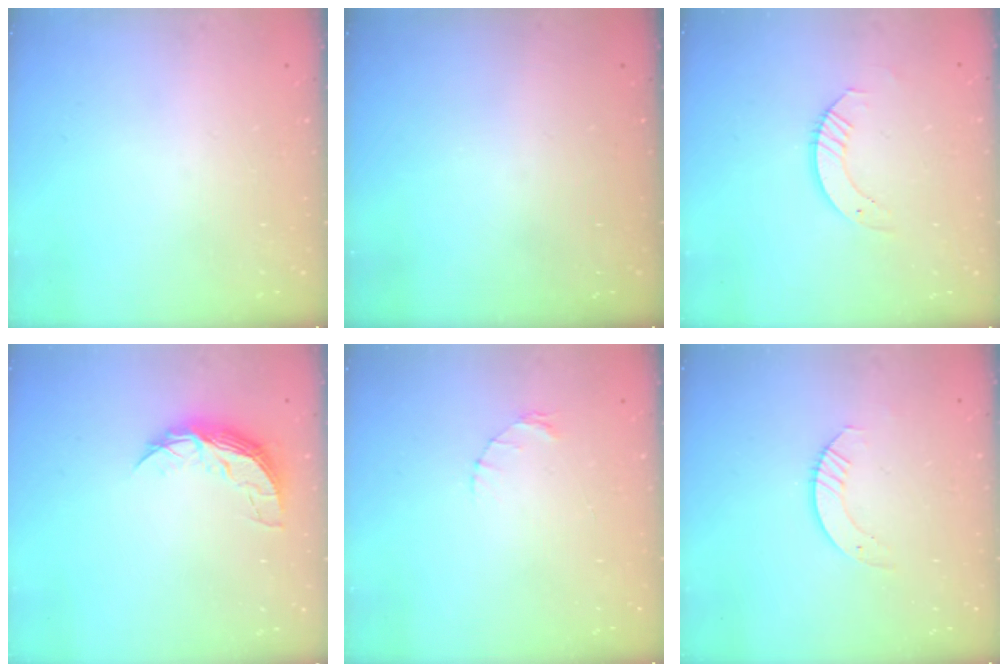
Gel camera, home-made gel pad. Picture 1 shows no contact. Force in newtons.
{"total": 0.0}
{"total": 4.8, "press": 4.8, "slide": 0.5}
{"total": 7.7, "press": 7.7, "slide": 0.2}
{"total": 2.0, "press": 2.0, "slide": 0.4}
{"total": 3.3, "press": 3.3, "slide": 0.3}